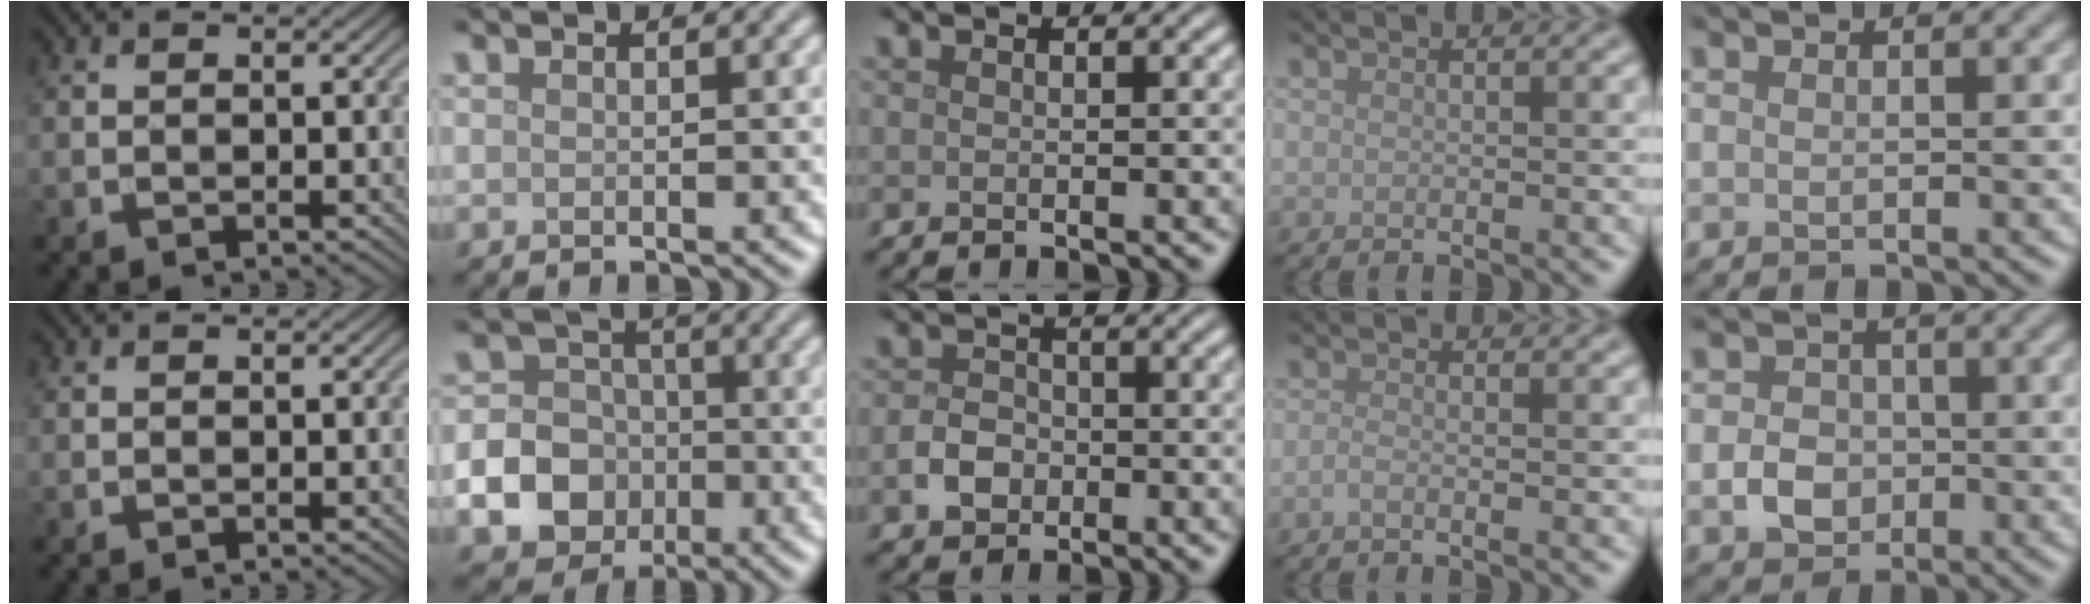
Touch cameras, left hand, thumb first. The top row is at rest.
{"index": {"total": 12.7, "force": [-4.1, 11.5, 3.3], "torque": [-0.092, -0.038, -0.089]}, "middle": {"total": 2.7, "force": [-1.0, 2.1, 1.4], "torque": [-0.022, 0.002, -0.023]}, "ring": {"total": 0.9, "force": [-0.6, 0.2, 0.7], "torque": [-0.015, -0.001, -0.015]}, "little": {"total": 2.8, "force": [-0.6, 2.4, 1.3], "torque": [-0.020, -0.001, -0.015]}}